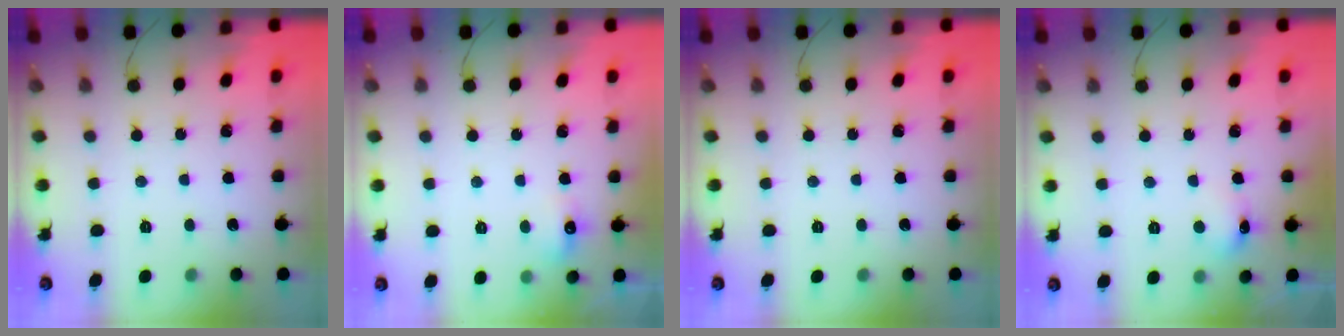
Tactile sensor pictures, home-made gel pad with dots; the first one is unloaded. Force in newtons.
{"total": 5.4, "press": 5.1, "slide": 1.6}
{"total": 0.0}
{"total": 7.0, "press": 6.9, "slide": 1.4}